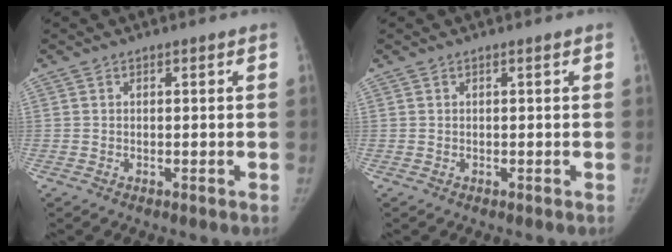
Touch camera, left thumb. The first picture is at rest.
{"total": 0.0}